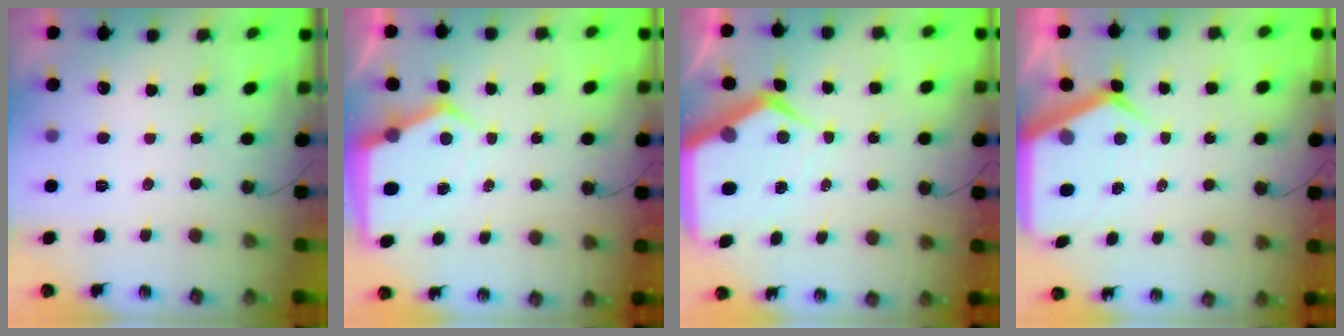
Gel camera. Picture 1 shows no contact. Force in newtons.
{"total": 6.6, "press": 6.6, "slide": 0.6}
{"total": 10.0, "press": 9.9, "slide": 0.9}
{"total": 8.4, "press": 8.3, "slide": 1.0}